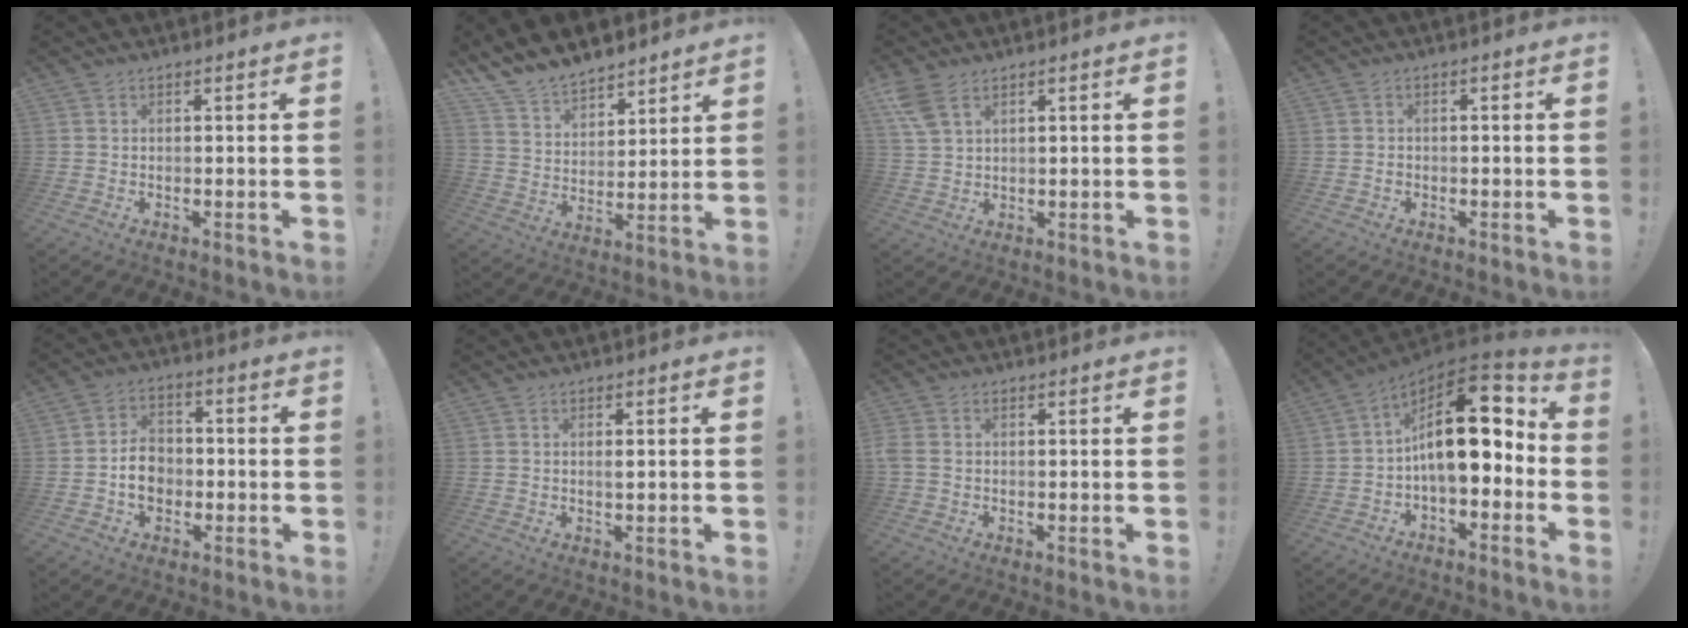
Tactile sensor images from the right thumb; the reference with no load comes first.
{"total": 10.8, "force": [9.7, 4.4, 1.8], "torque": [-0.053, -0.076, 0.188]}
{"total": 6.1, "force": [3.7, 3.1, 3.7], "torque": [-0.073, -0.012, 0.072]}
{"total": 0.7, "force": [-0.5, 0.5, 0.2], "torque": [-0.003, 0.003, -0.008]}
{"total": 8.5, "force": [-1.7, 7.0, 4.5], "torque": [-0.062, 0.016, -0.031]}
{"total": 1.3, "force": [0.0, 0.1, 1.3], "torque": [-0.020, -0.002, -0.002]}
{"total": 2.0, "force": [-0.1, 1.3, 1.6], "torque": [-0.038, 0.003, -0.001]}
{"total": 18.1, "force": [2.1, 8.5, 15.9], "torque": [-0.255, 0.000, 0.036]}